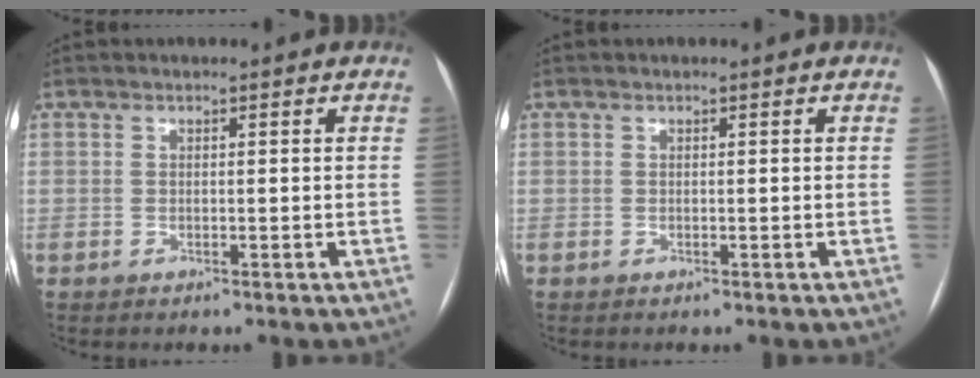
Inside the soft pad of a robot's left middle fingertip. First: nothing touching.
{"total": 0.0}